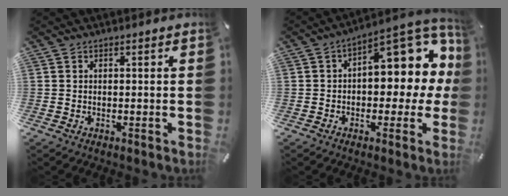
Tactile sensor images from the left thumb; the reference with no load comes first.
{"total": 13.2, "force": [4.6, 7.2, 10.0], "torque": [-0.120, -0.041, 0.076]}